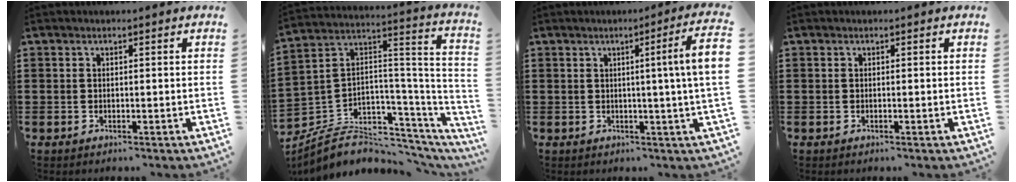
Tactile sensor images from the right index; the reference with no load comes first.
{"total": 6.3, "force": [-3.1, 4.6, 3.1], "torque": [-0.077, -0.016, -0.054]}
{"total": 6.1, "force": [0.9, -1.1, 5.9], "torque": [-0.092, -0.016, 0.006]}
{"total": 0.0}